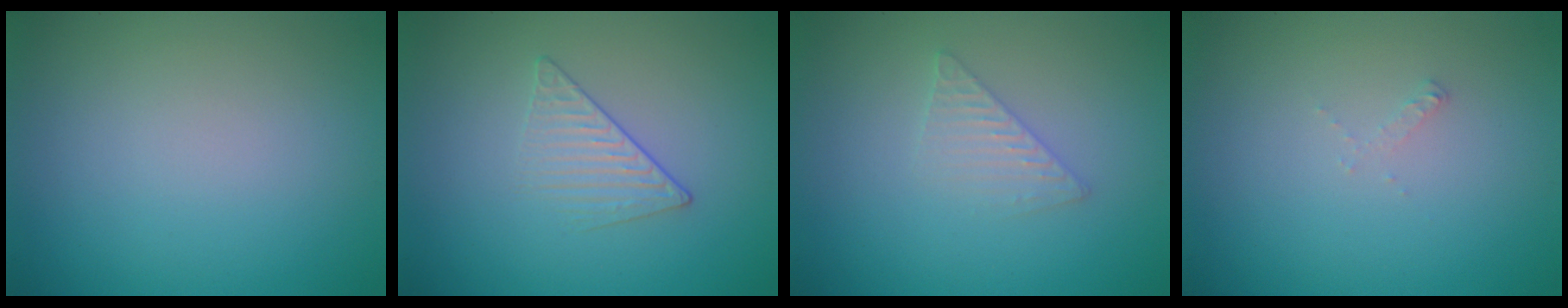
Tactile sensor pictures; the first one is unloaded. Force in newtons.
{"total": 1.6, "press": 1.0, "slide": 1.2}
{"total": 1.6, "press": 1.6, "slide": 0.1}
{"total": 0.5, "press": 0.5, "slide": 0.1}